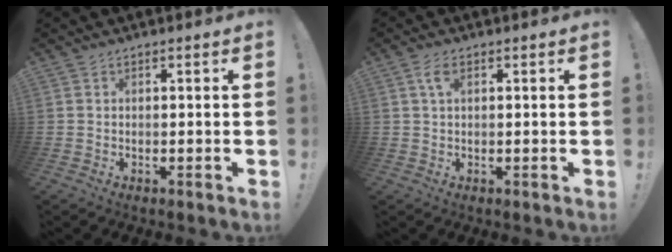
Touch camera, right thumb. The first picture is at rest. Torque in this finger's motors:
{"motor_torque": [0.55, 0.75, 0.16, -0.23, 0.06]}